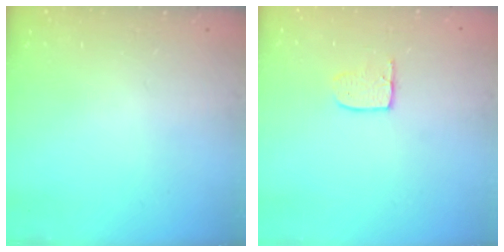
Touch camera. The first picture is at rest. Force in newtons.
{"total": 3.3, "press": 3.3, "slide": 0.1}